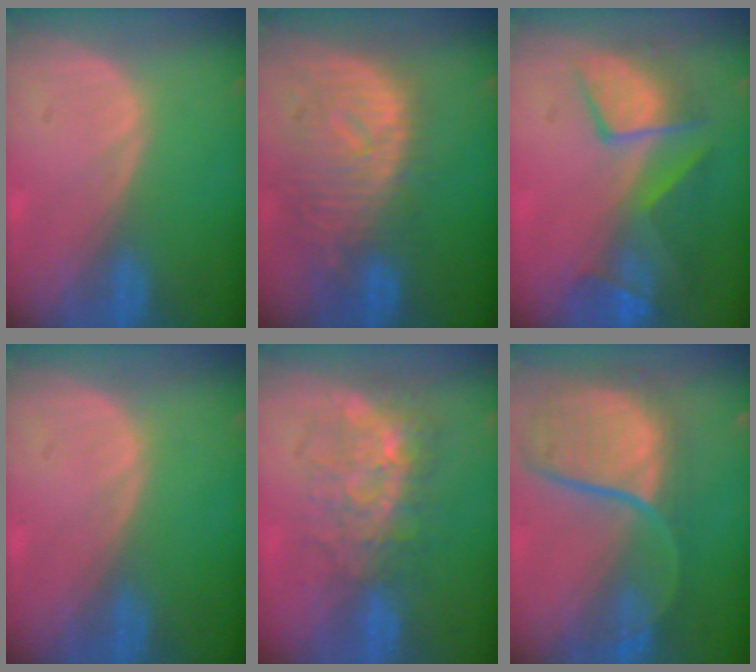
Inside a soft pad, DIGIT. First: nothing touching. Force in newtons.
{"total": 10.7, "press": 9.4, "slide": 4.9}
{"total": 9.7, "press": 8.4, "slide": 4.7}
{"total": 0.0}
{"total": 9.0, "press": 7.6, "slide": 4.8}
{"total": 11.3, "press": 9.9, "slide": 5.5}